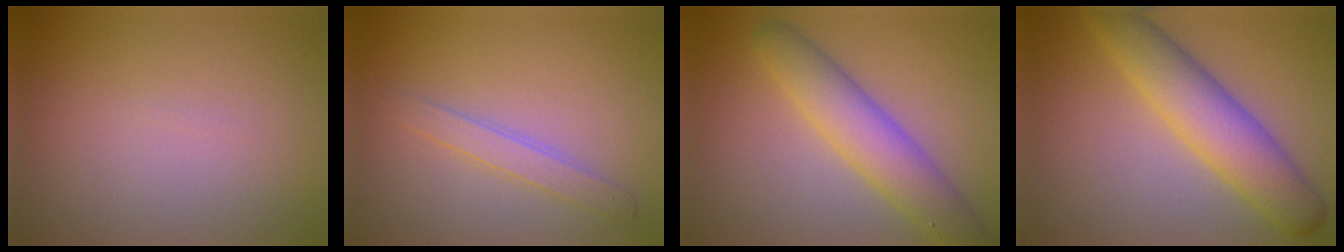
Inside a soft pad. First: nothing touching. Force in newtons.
{"total": 2.1, "press": 2.1, "slide": 0.0}
{"total": 5.7, "press": 5.7, "slide": 0.1}
{"total": 6.4, "press": 6.4, "slide": 0.2}